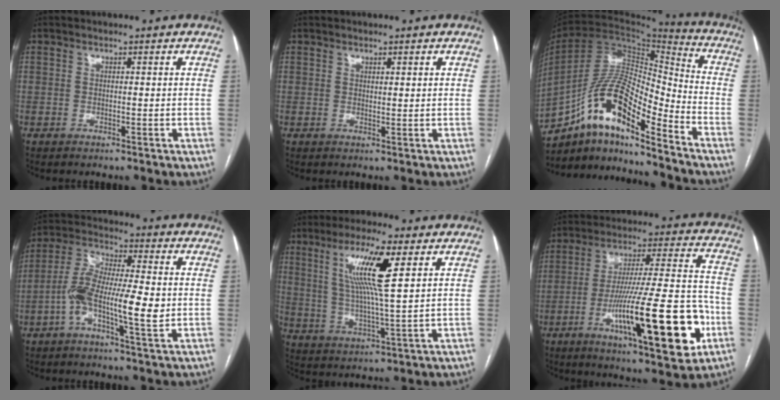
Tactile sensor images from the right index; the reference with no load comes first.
{"total": 1.2, "force": [0.7, 0.1, 0.9], "torque": [-0.018, -0.002, 0.012]}
{"total": 15.6, "force": [-10.3, 3.3, 11.2], "torque": [-0.209, 0.033, -0.178]}
{"total": 11.7, "force": [-2.1, 2.1, 11.3], "torque": [-0.221, 0.012, -0.045]}
{"total": 11.4, "force": [4.3, 0.3, 10.5], "torque": [-0.203, 0.002, 0.078]}
{"total": 23.0, "force": [-7.7, 2.8, 21.5], "torque": [-0.325, -0.008, -0.114]}